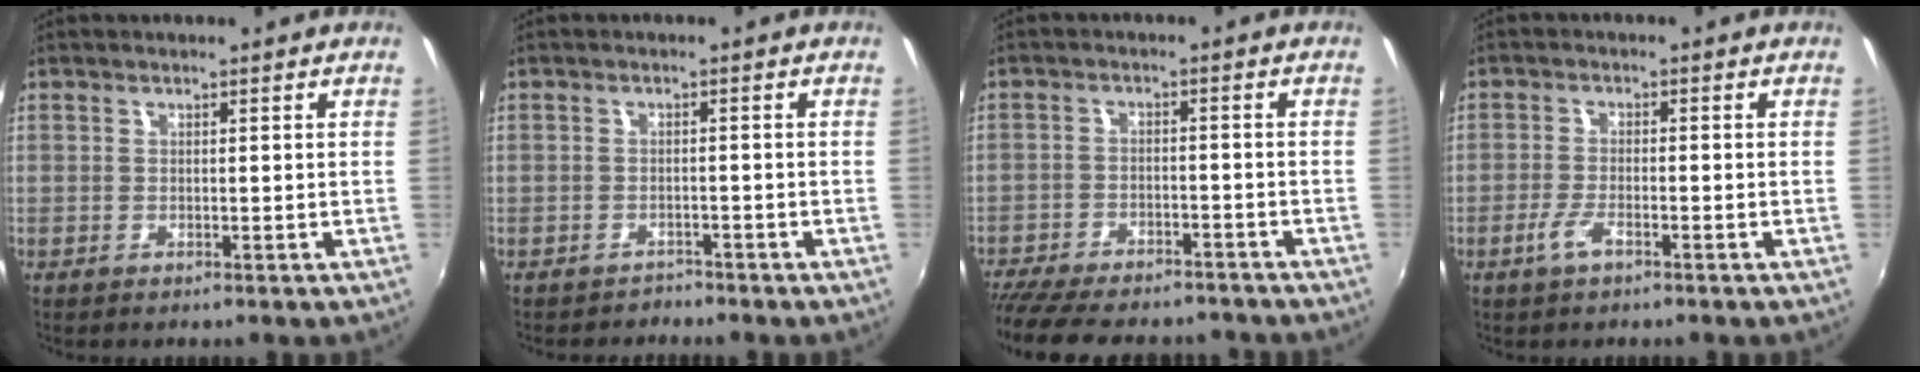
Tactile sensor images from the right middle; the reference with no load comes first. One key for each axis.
{"total": 3.2, "fx": -3.0, "fy": 1.2, "fz": 0.1, "tx": -0.013, "ty": -0.016, "tz": -0.046}
{"total": 18.3, "fx": -15.5, "fy": 5.4, "fz": 8.0, "tx": -0.174, "ty": -0.036, "tz": -0.225}
{"total": 3.1, "fx": -2.0, "fy": 1.0, "fz": 2.2, "tx": -0.056, "ty": -0.006, "tz": -0.041}